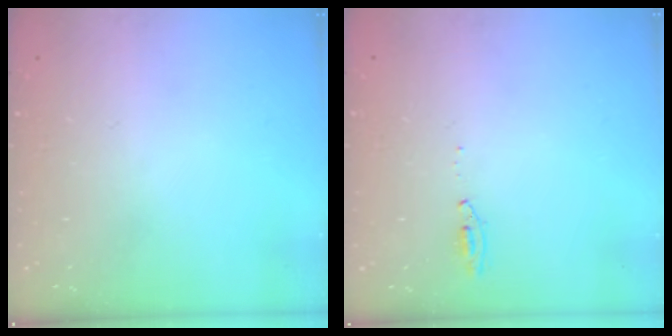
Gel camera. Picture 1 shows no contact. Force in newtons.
{"total": 4.3, "press": 4.1, "slide": 1.3}